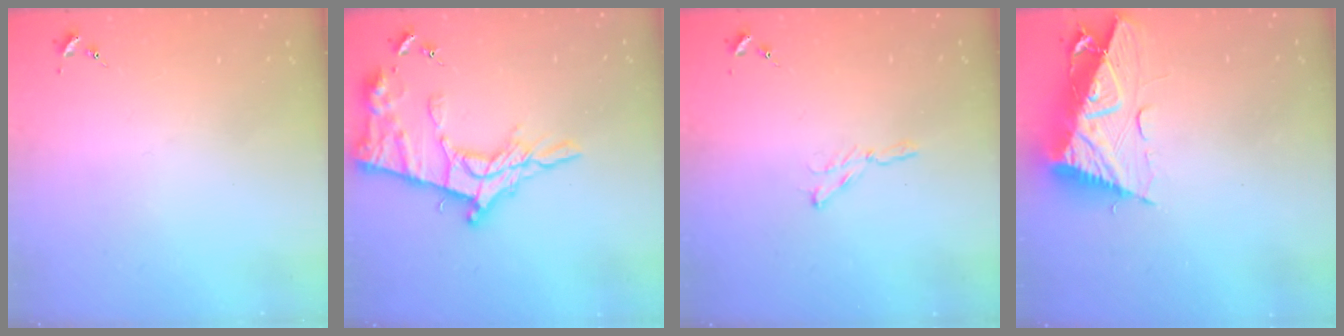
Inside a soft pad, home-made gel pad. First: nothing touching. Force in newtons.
{"total": 18.5, "press": 18.4, "slide": 1.5}
{"total": 2.9, "press": 2.9, "slide": 0.3}
{"total": 13.3, "press": 13.2, "slide": 1.4}